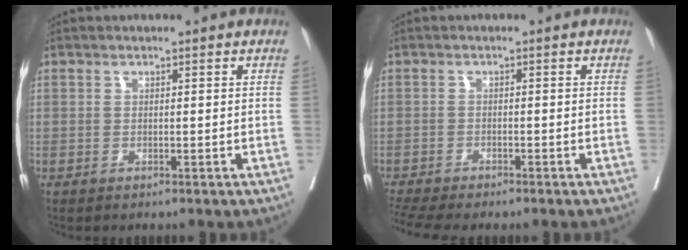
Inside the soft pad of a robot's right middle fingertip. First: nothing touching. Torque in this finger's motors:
{"motor_torque": [1.07, -1.06, 0.23, 0.11]}